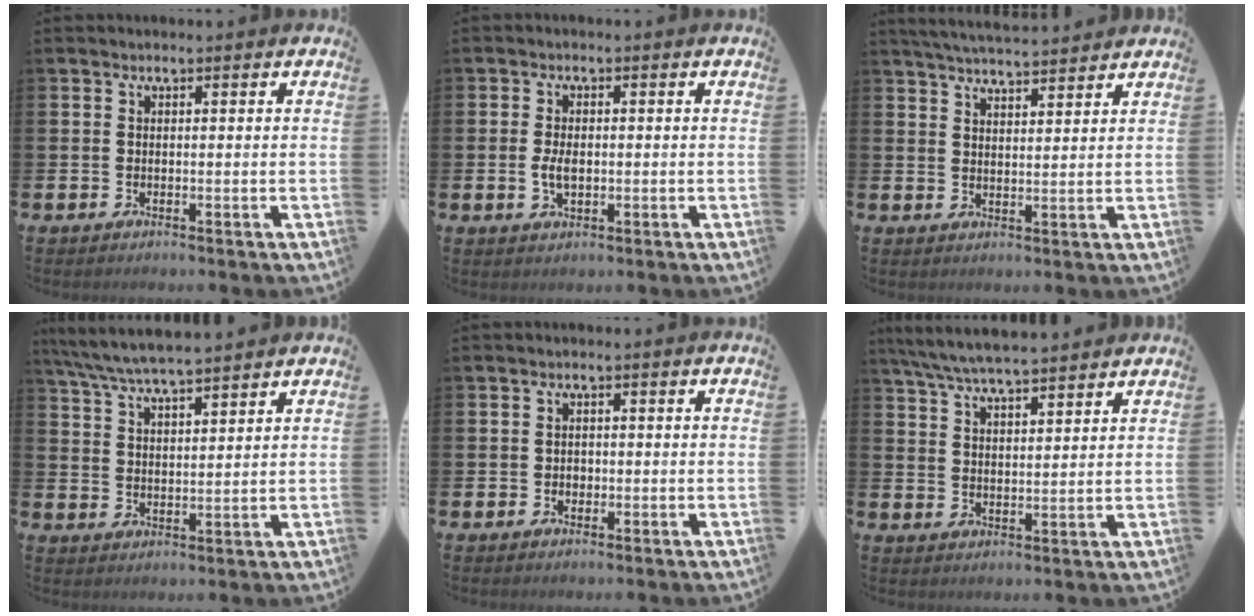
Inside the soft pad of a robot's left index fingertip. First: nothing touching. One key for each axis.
{"total": 2.9, "fx": -0.2, "fy": 1.7, "fz": 2.4, "tx": -0.031, "ty": -0.001, "tz": -0.008}
{"total": 4.9, "fx": 4.8, "fy": 0.2, "fz": 0.7, "tx": -0.018, "ty": -0.024, "tz": 0.085}
{"total": 6.3, "fx": 6.0, "fy": 0.3, "fz": 1.8, "tx": -0.057, "ty": -0.026, "tz": 0.108}
{"total": 1.1, "fx": -0.1, "fy": 1.0, "fz": 0.4, "tx": 0.006, "ty": 0.000, "tz": -0.008}
{"total": 6.3, "fx": 6.1, "fy": 0.3, "fz": 1.7, "tx": -0.056, "ty": -0.026, "tz": 0.111}